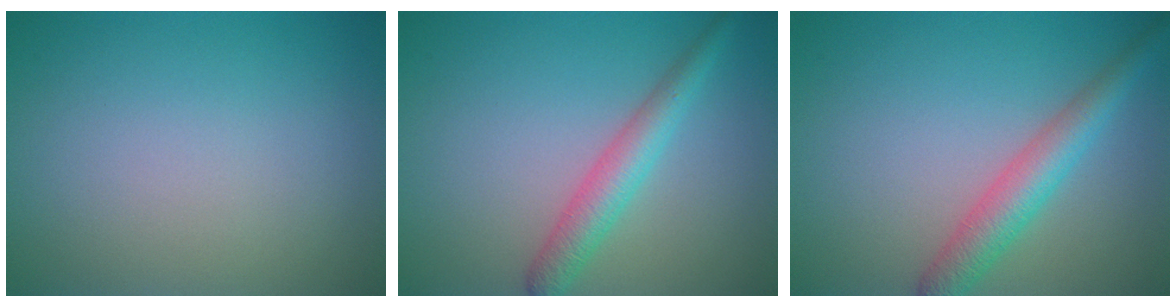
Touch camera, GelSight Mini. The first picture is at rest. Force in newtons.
{"total": 3.3, "press": 3.3, "slide": 0.1}
{"total": 3.9, "press": 3.9, "slide": 0.1}